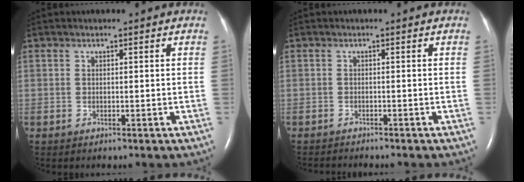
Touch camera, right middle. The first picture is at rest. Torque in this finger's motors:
{"motor_torque": [0.22, -0.28, 0.05, 0.02]}